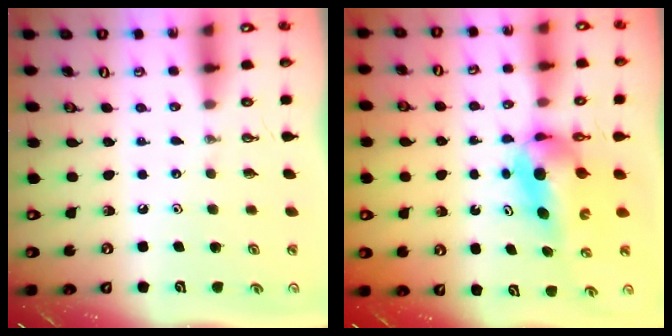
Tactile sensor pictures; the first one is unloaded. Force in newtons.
{"total": 5.3, "press": 5.3, "slide": 0.7}